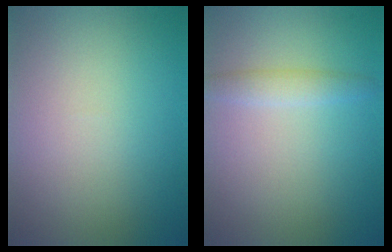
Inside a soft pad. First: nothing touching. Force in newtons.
{"total": 1.7, "press": 1.7, "slide": 0.0}